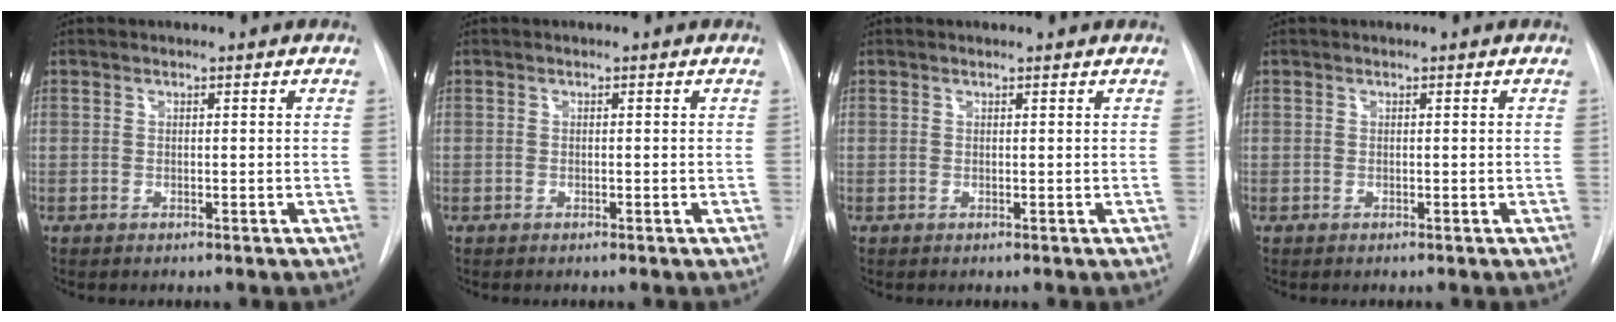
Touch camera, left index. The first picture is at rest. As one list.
[{"total": 0.0}, {"total": 1.2, "force": [1.2, 0.2, 0.2], "torque": [-0.009, 0.012, 0.014]}, {"total": 0.0}]